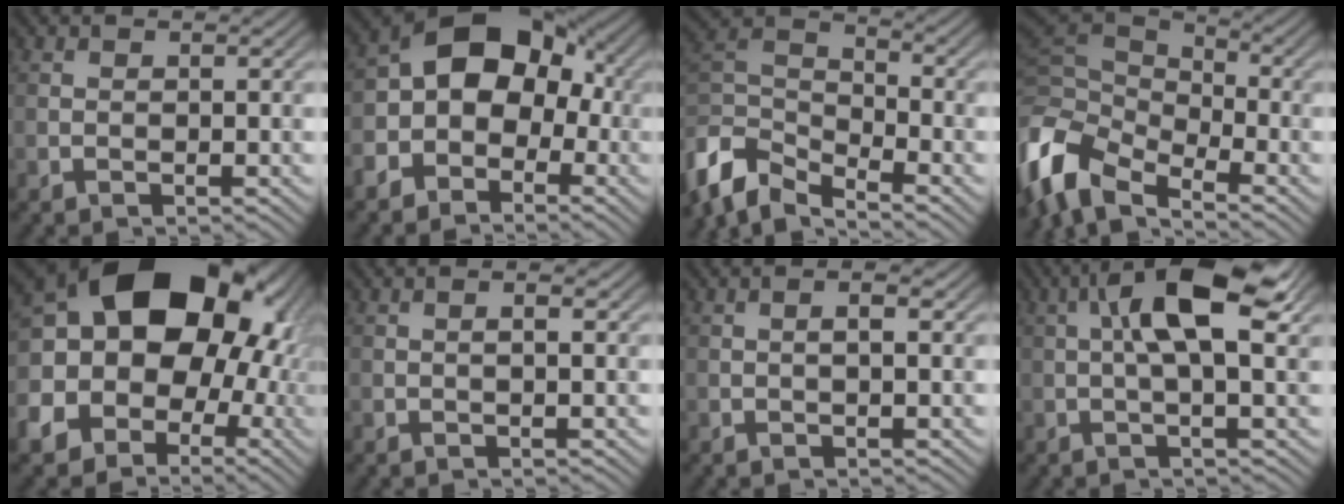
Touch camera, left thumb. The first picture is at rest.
{"total": 10.6, "force": [-2.3, 7.7, 6.9], "torque": [-0.112, 0.001, -0.059]}
{"total": 8.1, "force": [-5.9, 3.4, 4.4], "torque": [-0.097, -0.008, -0.135]}
{"total": 11.2, "force": [-6.2, 6.1, 7.2], "torque": [-0.182, -0.012, -0.123]}
{"total": 22.7, "force": [1.4, 18.9, 12.4], "torque": [-0.236, -0.003, -0.014]}
{"total": 1.0, "force": [0.1, 0.1, 1.0], "torque": [-0.016, 0.000, 0.001]}
{"total": 1.4, "force": [0.2, 0.2, 1.4], "torque": [-0.019, -0.002, 0.004]}
{"total": 9.9, "force": [2.3, 3.0, 9.1], "torque": [-0.160, 0.021, 0.031]}